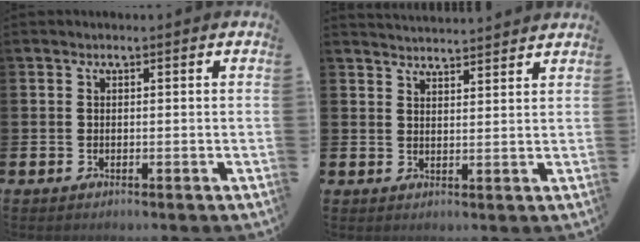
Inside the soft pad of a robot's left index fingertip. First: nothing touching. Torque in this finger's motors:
{"motor_torque": [0.02, -0.75, -0.39, 0.01]}